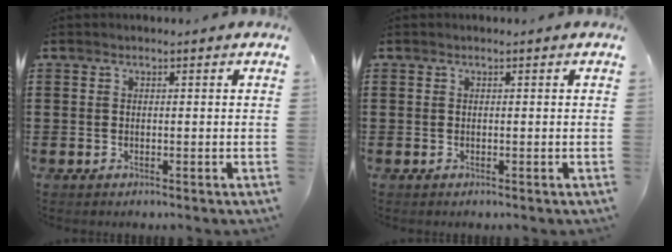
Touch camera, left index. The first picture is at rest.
{"total": 0.0}